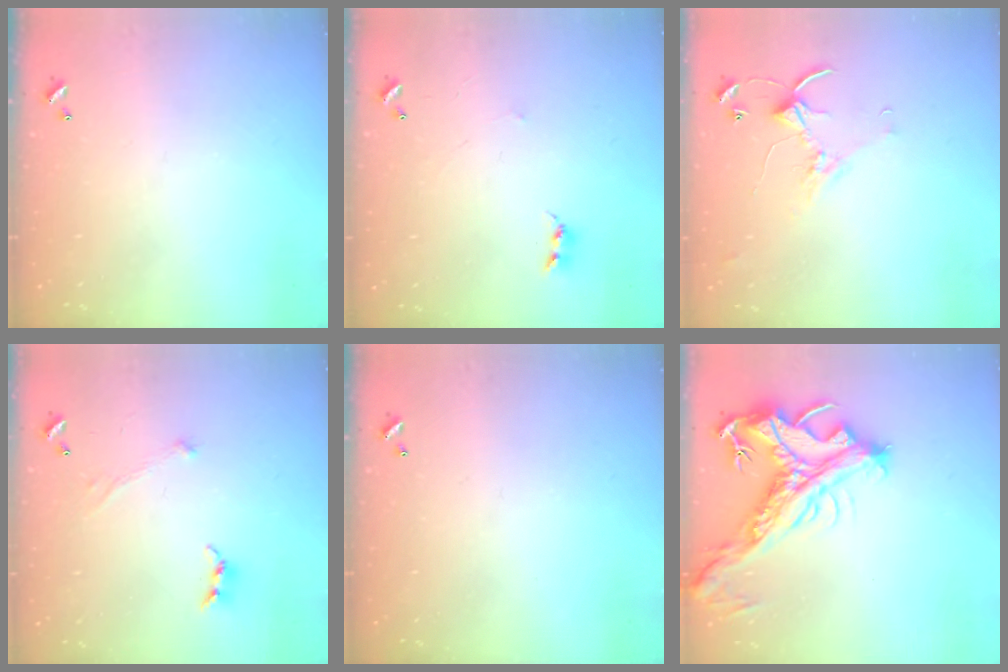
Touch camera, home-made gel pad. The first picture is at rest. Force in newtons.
{"total": 2.4, "press": 2.4, "slide": 0.4}
{"total": 2.8, "press": 2.8, "slide": 0.4}
{"total": 0.0}
{"total": 0.0}
{"total": 9.3, "press": 9.1, "slide": 2.0}